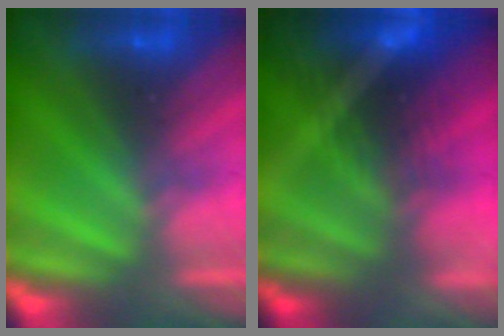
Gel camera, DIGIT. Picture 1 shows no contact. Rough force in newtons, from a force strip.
{"total": 8.3}